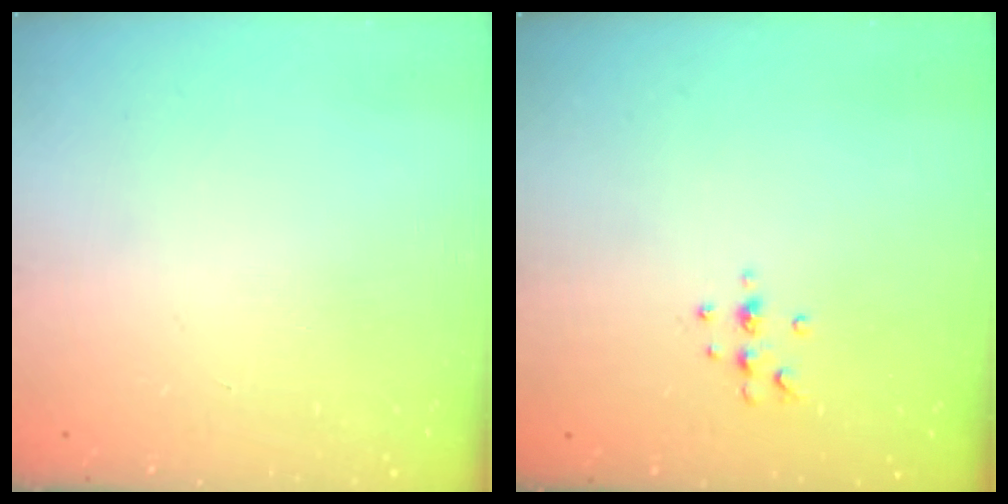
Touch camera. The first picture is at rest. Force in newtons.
{"total": 5.2, "press": 5.2, "slide": 0.6}